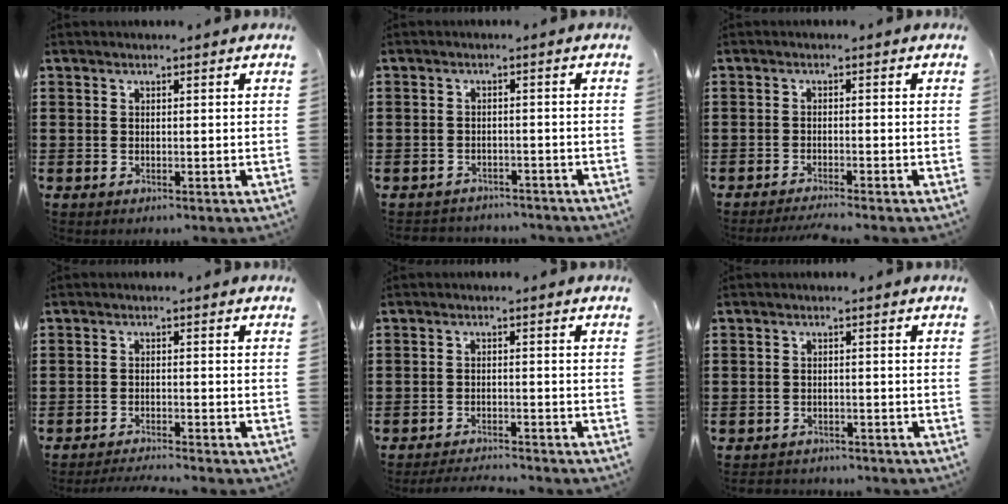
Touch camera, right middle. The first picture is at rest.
{"total": 2.2, "force": [-2.1, 0.5, -0.4], "torque": [0.000, 0.001, -0.050]}
{"total": 1.7, "force": [-1.6, -0.2, 0.6], "torque": [-0.010, 0.000, -0.029]}
{"total": 2.2, "force": [-2.1, -0.2, 0.4], "torque": [-0.009, 0.000, -0.042]}
{"total": 2.6, "force": [-2.6, 0.0, 0.3], "torque": [-0.008, -0.001, -0.052]}
{"total": 1.7, "force": [-1.7, 0.4, -0.3], "torque": [0.000, 0.002, -0.040]}